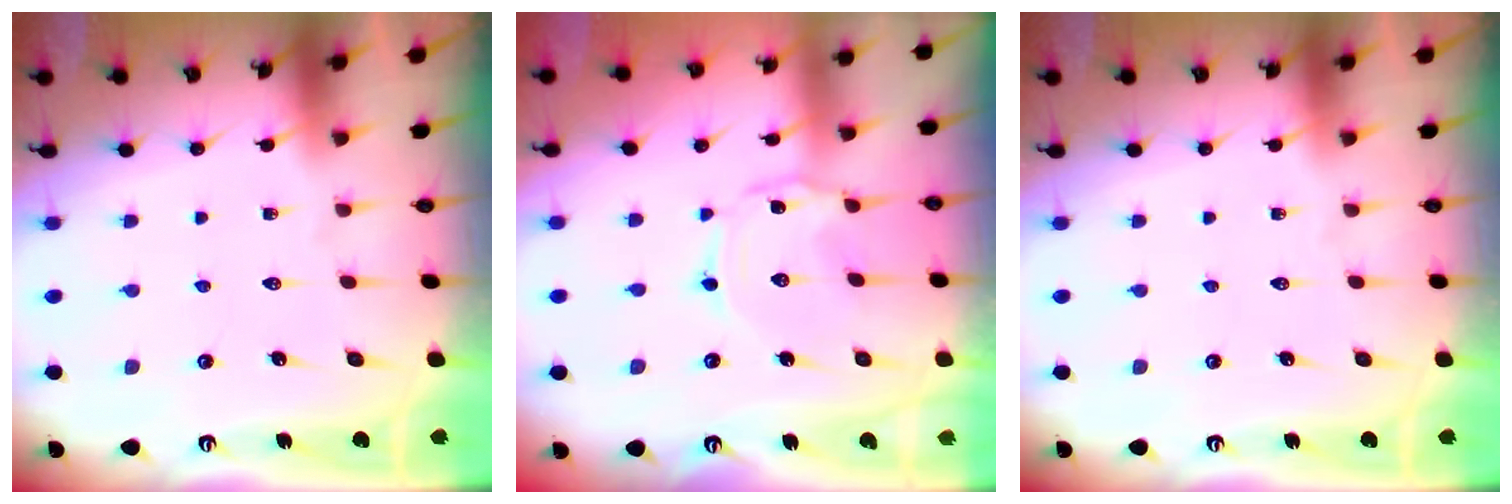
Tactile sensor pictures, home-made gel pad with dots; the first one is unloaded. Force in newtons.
{"total": 2.0, "press": 2.0, "slide": 0.2}
{"total": 0.0}